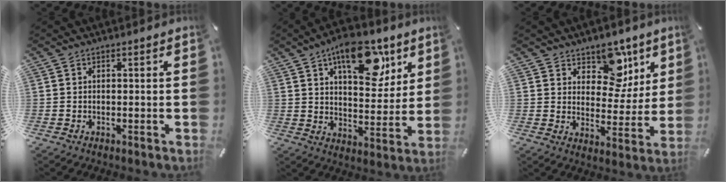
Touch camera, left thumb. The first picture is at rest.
{"total": 16.9, "force": [9.4, 8.7, 11.1], "torque": [-0.146, -0.042, 0.156]}
{"total": 12.0, "force": [7.3, 7.9, 5.3], "torque": [-0.059, -0.054, 0.130]}